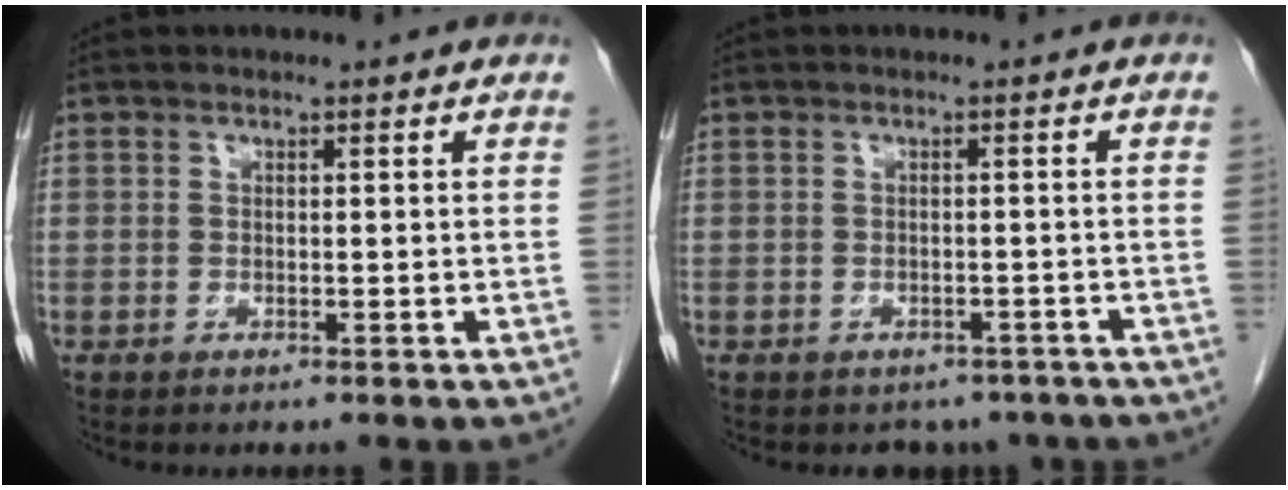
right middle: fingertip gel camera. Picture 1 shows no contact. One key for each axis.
{"total": 4.6, "fx": -3.8, "fy": 2.6, "fz": 0.3, "tx": 0.008, "ty": 0.007, "tz": -0.043}